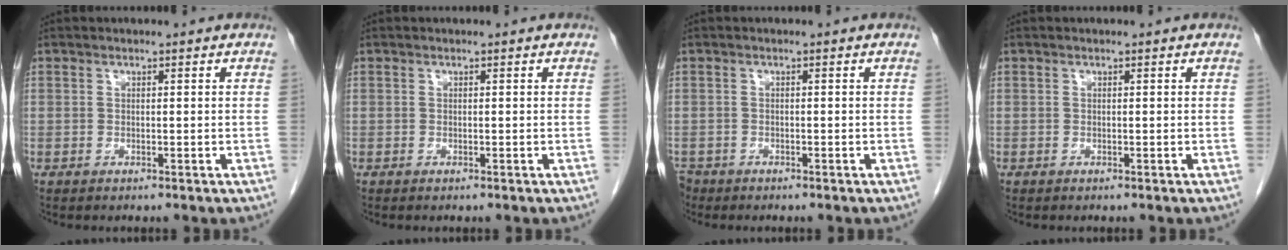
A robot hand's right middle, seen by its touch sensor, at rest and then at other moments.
{"total": 0.0}
{"total": 2.4, "force": [-2.0, 1.3, 0.2], "torque": [-0.006, -0.001, -0.037]}
{"total": 0.0}